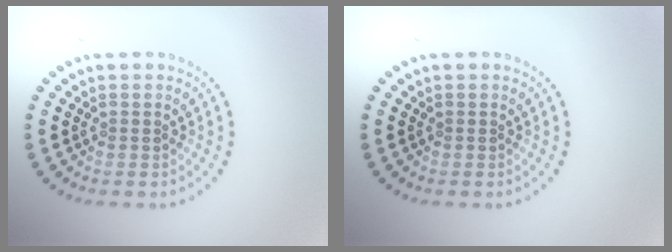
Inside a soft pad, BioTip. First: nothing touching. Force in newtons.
{"total": 0.0}